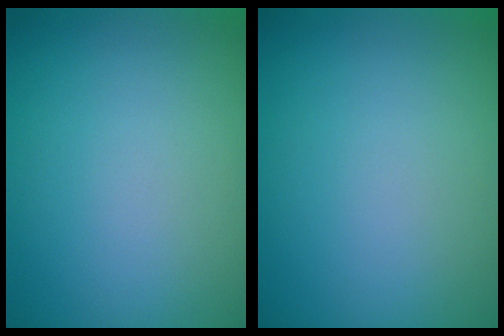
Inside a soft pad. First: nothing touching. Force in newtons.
{"total": 0.0}